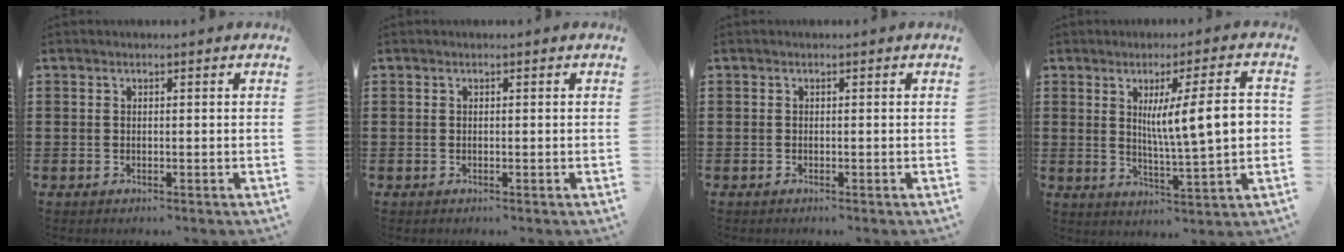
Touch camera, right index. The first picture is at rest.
{"total": 0.0}
{"total": 0.0}
{"total": 10.3, "force": [1.8, 1.5, 10.0], "torque": [-0.169, 0.000, 0.022]}